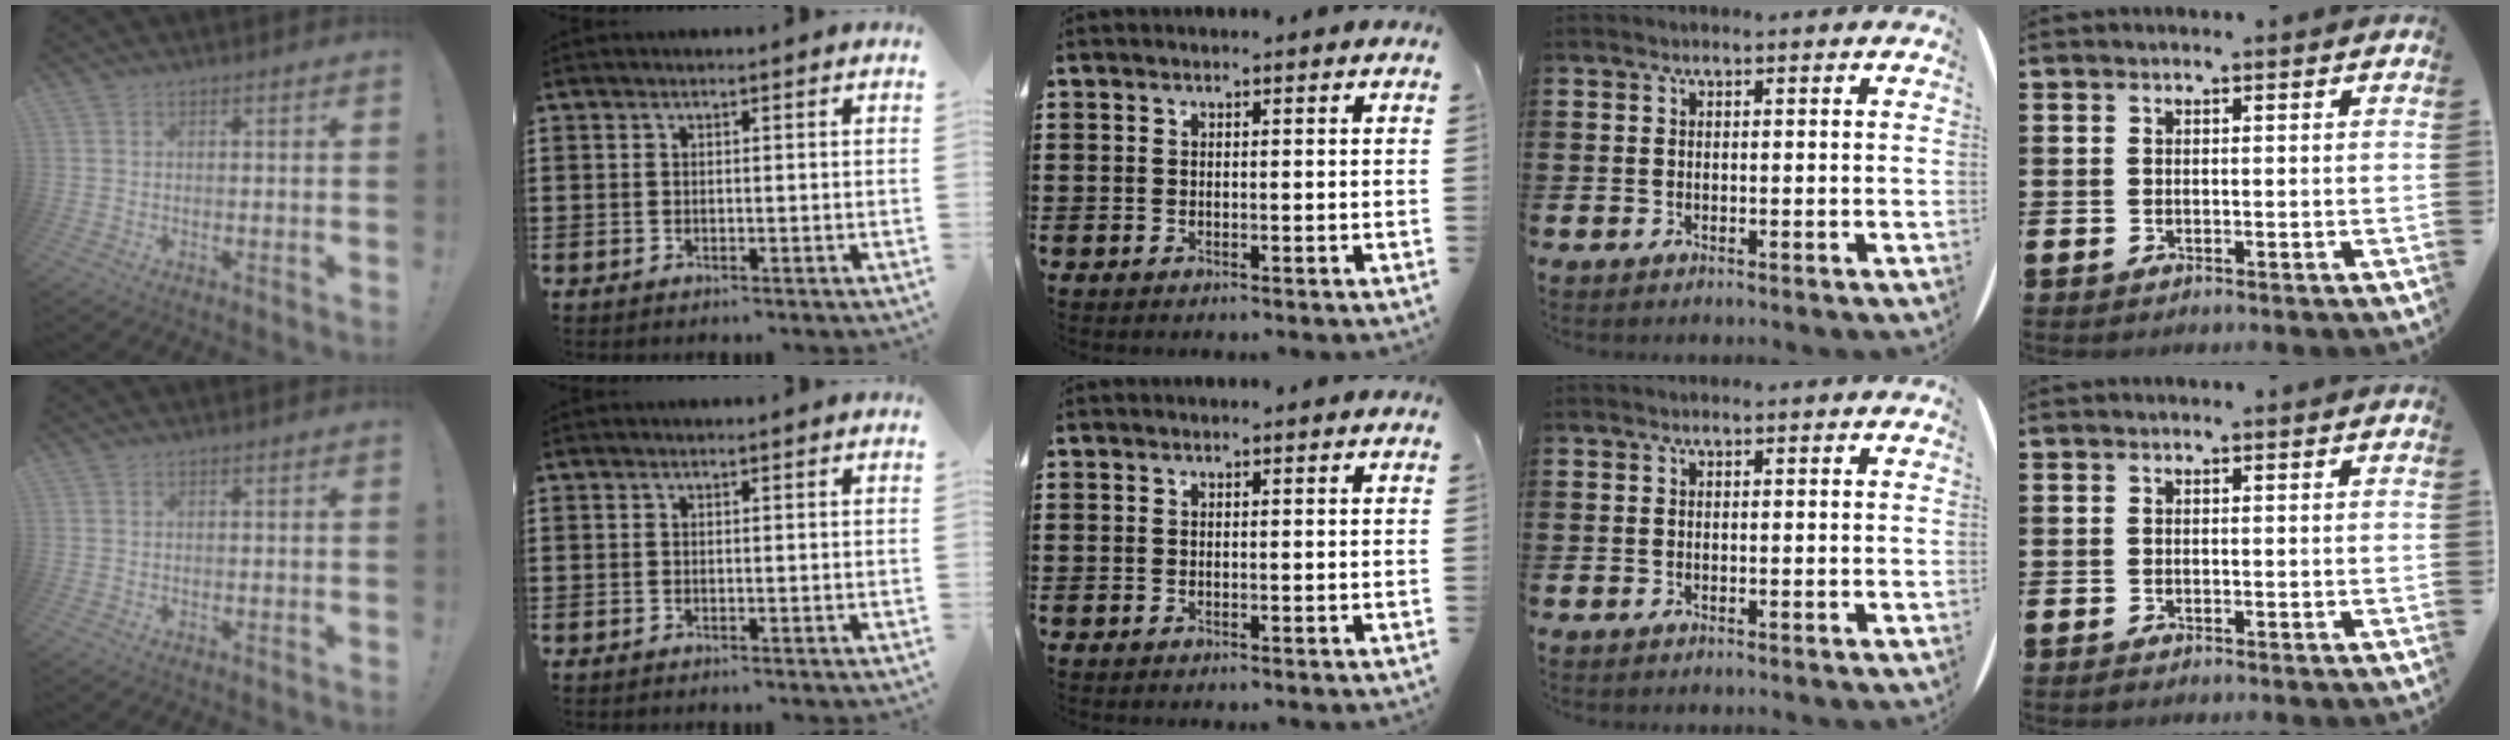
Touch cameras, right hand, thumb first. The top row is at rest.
{}